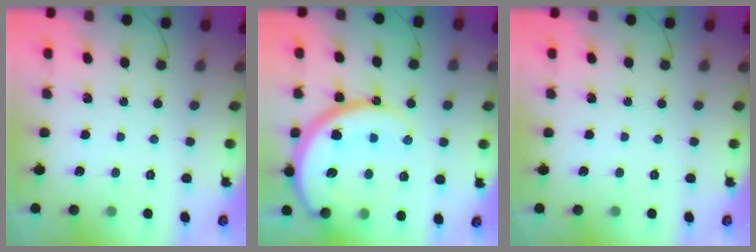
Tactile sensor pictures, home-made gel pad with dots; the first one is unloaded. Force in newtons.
{"total": 21.5, "press": 21.4, "slide": 2.4}
{"total": 0.0}